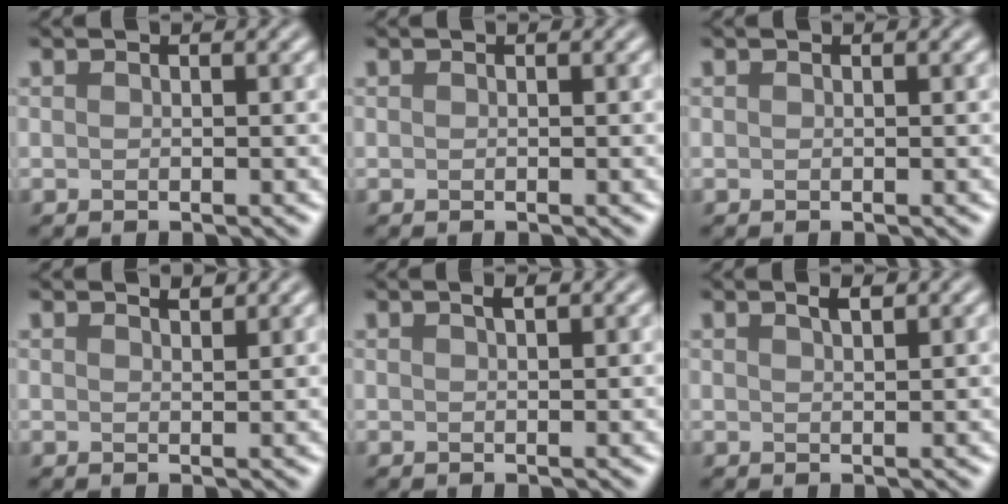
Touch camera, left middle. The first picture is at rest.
{"total": 0.0}
{"total": 0.0}
{"total": 0.9, "force": [0.9, 0.1, 0.3], "torque": [-0.010, -0.001, 0.016]}
{"total": 0.8, "force": [0.5, 0.1, 0.6], "torque": [-0.013, 0.000, 0.009]}
{"total": 1.0, "force": [0.8, 0.2, 0.7], "torque": [-0.015, 0.001, 0.013]}